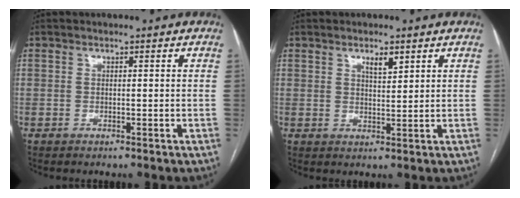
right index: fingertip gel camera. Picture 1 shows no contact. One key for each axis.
{"total": 2.7, "fx": 1.7, "fy": 0.8, "fz": 2.0, "tx": -0.036, "ty": -0.003, "tz": 0.031}